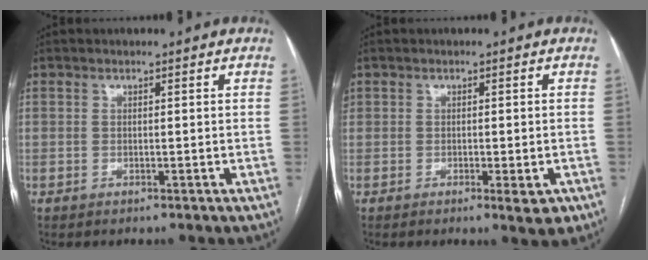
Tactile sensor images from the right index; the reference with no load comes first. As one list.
[{"total": 3.1, "force": [-1.1, 1.2, 2.6], "torque": [-0.036, 0.001, -0.004]}]